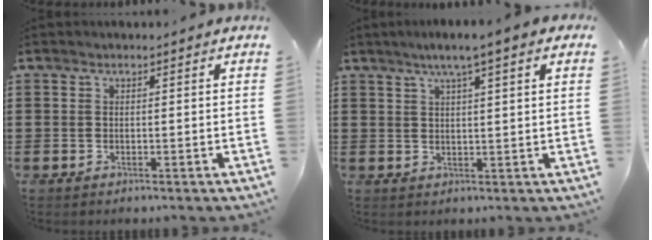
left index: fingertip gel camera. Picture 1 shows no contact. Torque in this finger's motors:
{"motor_torque": [0.46, 0.87, 0.03, -0.11]}